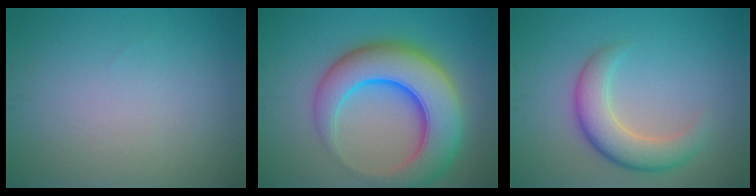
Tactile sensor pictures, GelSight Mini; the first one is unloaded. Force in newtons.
{"total": 10.1, "press": 10.1, "slide": 0.5}
{"total": 4.8, "press": 4.8, "slide": 0.4}